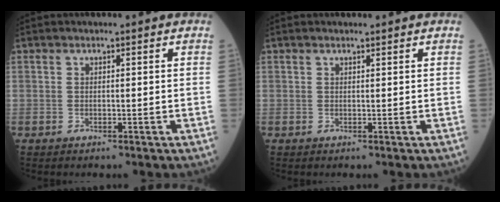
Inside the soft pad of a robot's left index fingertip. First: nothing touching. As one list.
[{"total": 0.8, "force": [0.7, 0.1, 0.4], "torque": [-0.009, 0.005, 0.011]}]